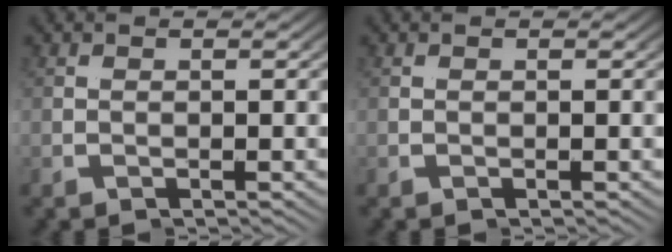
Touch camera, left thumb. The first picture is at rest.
{"total": 0.0}